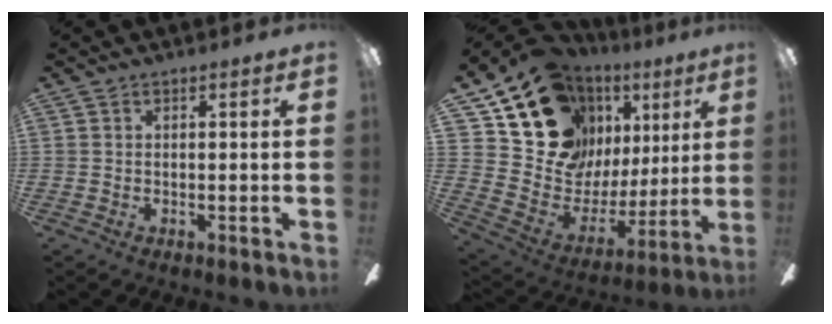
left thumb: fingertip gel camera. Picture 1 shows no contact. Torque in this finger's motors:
{"motor_torque": [1.95, 3.05, 0.18, -0.23, 0.16]}